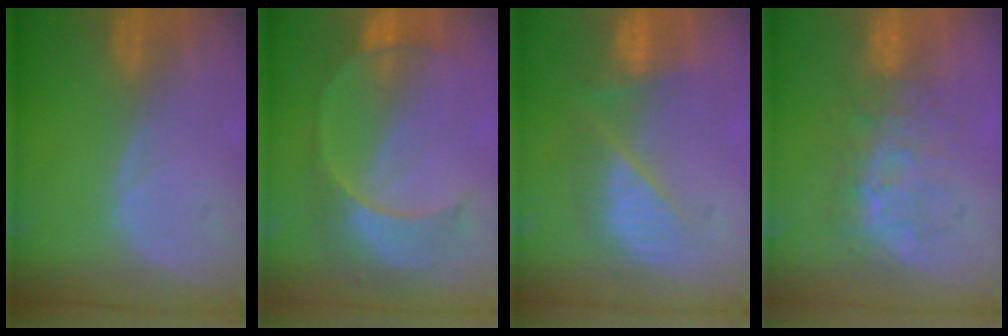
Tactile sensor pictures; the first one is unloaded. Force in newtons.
{"total": 7.7, "press": 7.7, "slide": 0.7}
{"total": 9.4, "press": 7.9, "slide": 5.0}
{"total": 8.0, "press": 7.7, "slide": 2.0}